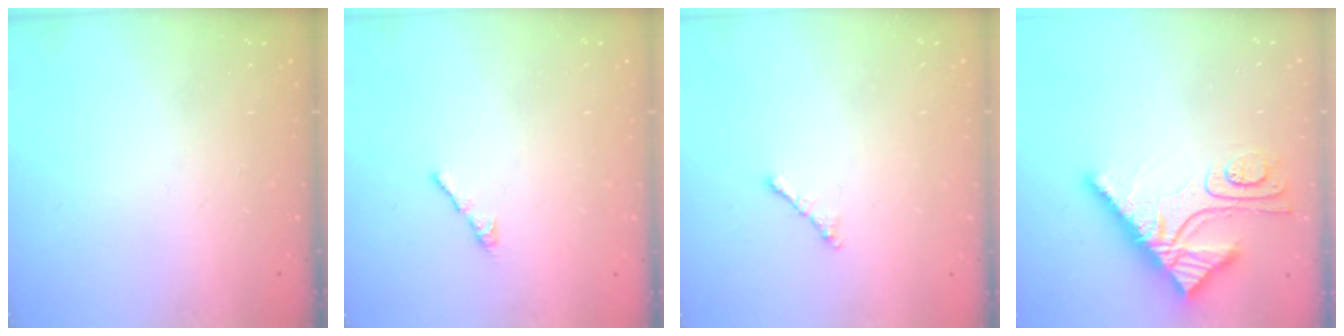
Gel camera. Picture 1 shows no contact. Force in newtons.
{"total": 0.6, "press": 0.4, "slide": 0.4}
{"total": 1.0, "press": 0.9, "slide": 0.4}
{"total": 14.1, "press": 14.1, "slide": 0.9}